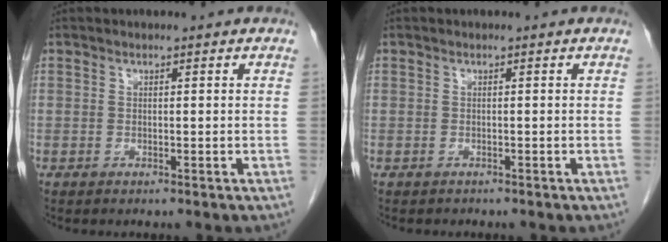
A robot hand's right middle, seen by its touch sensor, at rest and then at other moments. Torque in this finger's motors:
{"motor_torque": [-0.32, -0.09, -0.05, 0.00]}